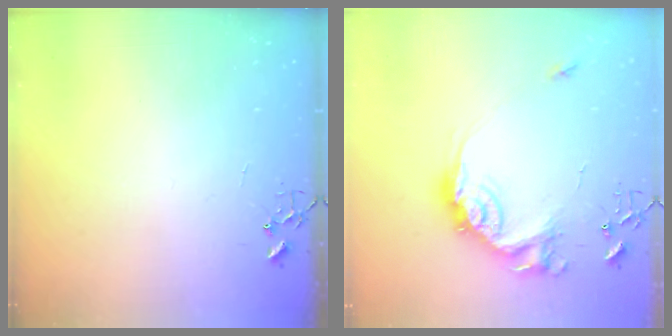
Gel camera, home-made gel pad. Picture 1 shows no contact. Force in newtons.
{"total": 16.6, "press": 16.6, "slide": 0.9}